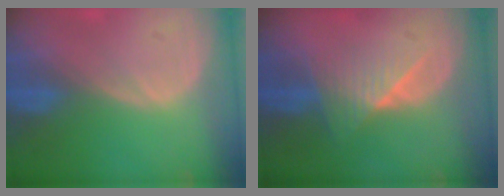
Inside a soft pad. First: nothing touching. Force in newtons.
{"total": 6.3, "press": 5.6, "slide": 2.9}